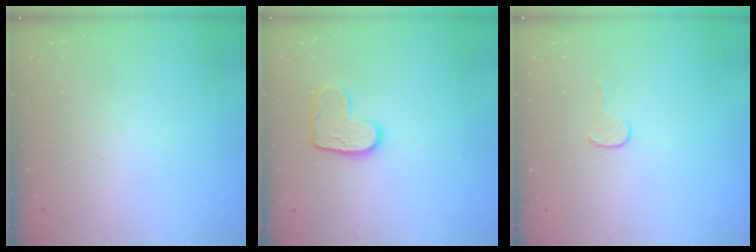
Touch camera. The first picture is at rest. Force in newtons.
{"total": 10.3, "press": 10.2, "slide": 0.6}
{"total": 3.9, "press": 3.9, "slide": 0.3}